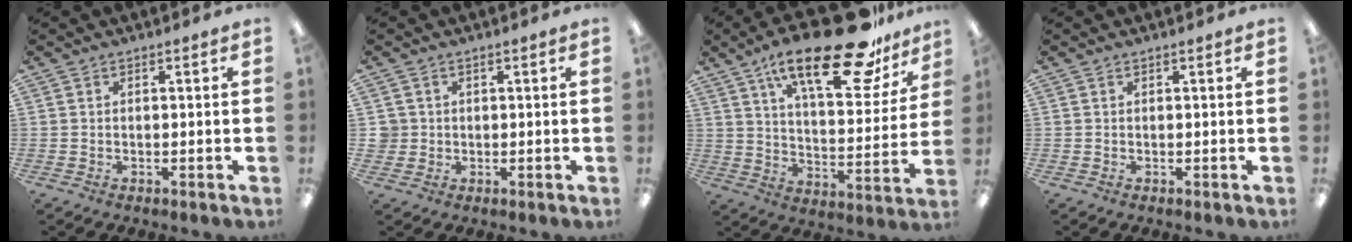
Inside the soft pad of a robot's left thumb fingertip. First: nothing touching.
{"total": 2.7, "force": [0.4, 2.7, 0.2], "torque": [-0.010, 0.003, 0.008]}
{"total": 25.2, "force": [17.3, 8.0, 16.5], "torque": [-0.249, -0.104, 0.281]}
{"total": 0.0}